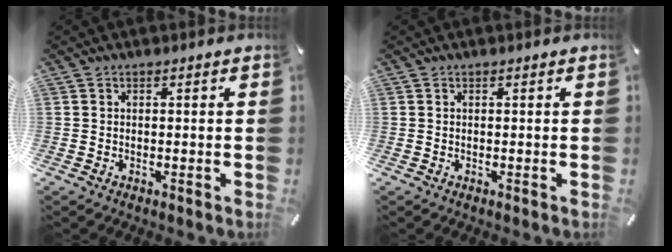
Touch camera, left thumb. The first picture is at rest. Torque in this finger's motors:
{"motor_torque": [0.00, 0.00, 0.00, 0.00, 0.00]}